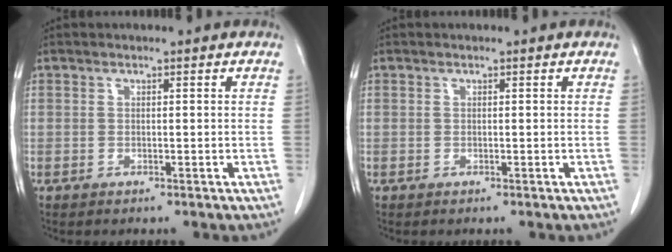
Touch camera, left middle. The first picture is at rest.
{"total": 0.0}